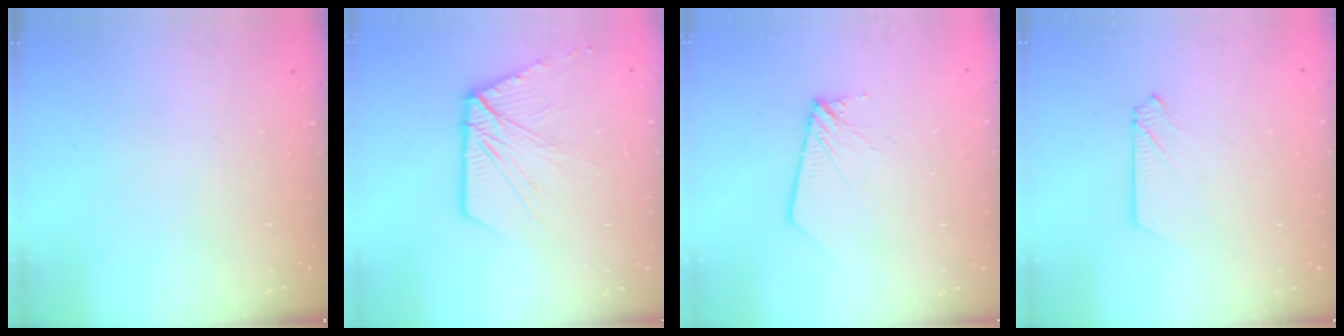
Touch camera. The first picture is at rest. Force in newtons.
{"total": 13.2, "press": 13.1, "slide": 1.4}
{"total": 2.8, "press": 2.8, "slide": 0.3}
{"total": 2.6, "press": 2.6, "slide": 0.3}